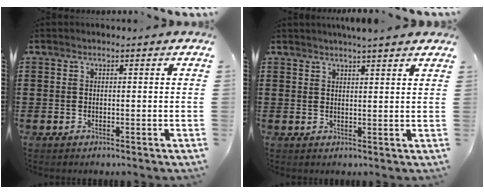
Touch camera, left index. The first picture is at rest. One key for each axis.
{"total": 2.6, "fx": 2.5, "fy": -0.3, "fz": 0.7, "tx": -0.019, "ty": -0.003, "tz": 0.046}